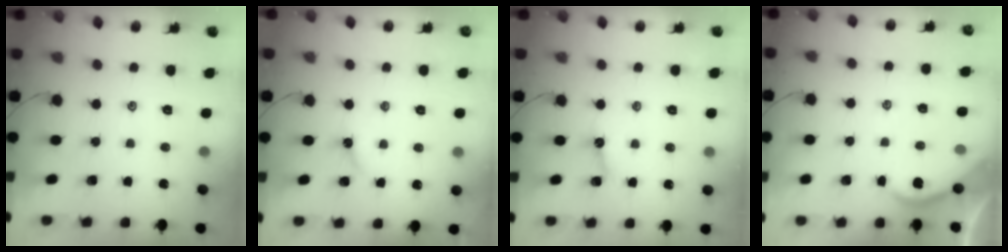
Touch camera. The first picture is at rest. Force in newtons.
{"total": 2.7, "press": 2.7, "slide": 0.4}
{"total": 5.3, "press": 5.3, "slide": 0.6}
{"total": 2.4, "press": 2.3, "slide": 0.5}